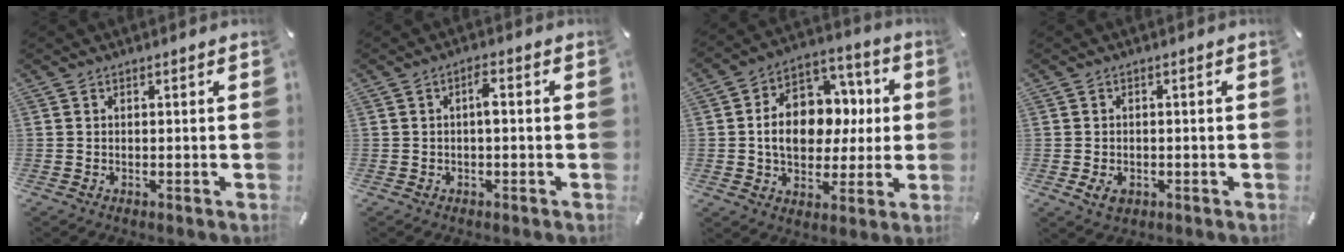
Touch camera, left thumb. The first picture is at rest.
{"total": 3.1, "force": [-0.1, 1.1, 2.9], "torque": [-0.056, 0.011, -0.005]}
{"total": 14.0, "force": [-0.5, 11.3, 8.3], "torque": [-0.149, 0.012, -0.005]}
{"total": 3.2, "force": [-1.2, 2.3, 1.8], "torque": [-0.038, 0.004, -0.023]}